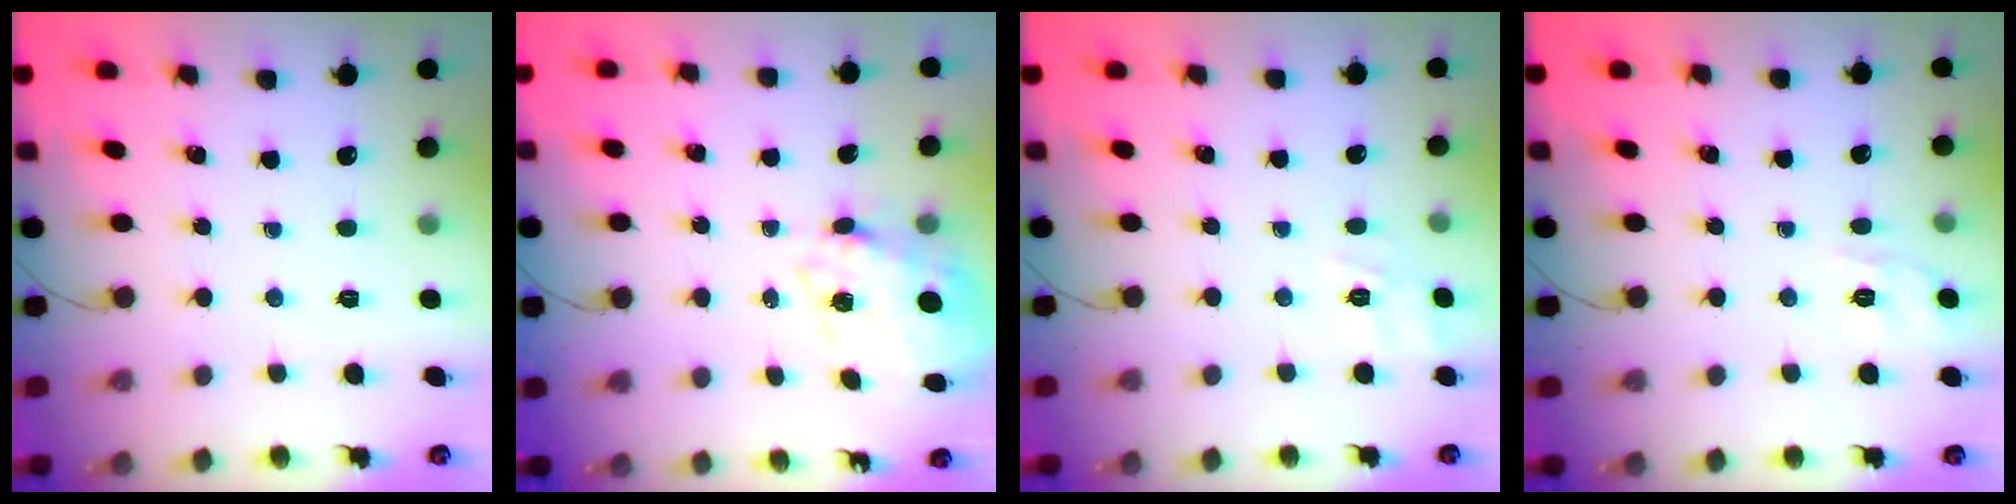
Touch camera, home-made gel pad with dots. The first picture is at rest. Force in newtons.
{"total": 14.5, "press": 14.2, "slide": 3.1}
{"total": 9.8, "press": 9.5, "slide": 2.2}
{"total": 1.9, "press": 0.8, "slide": 1.6}